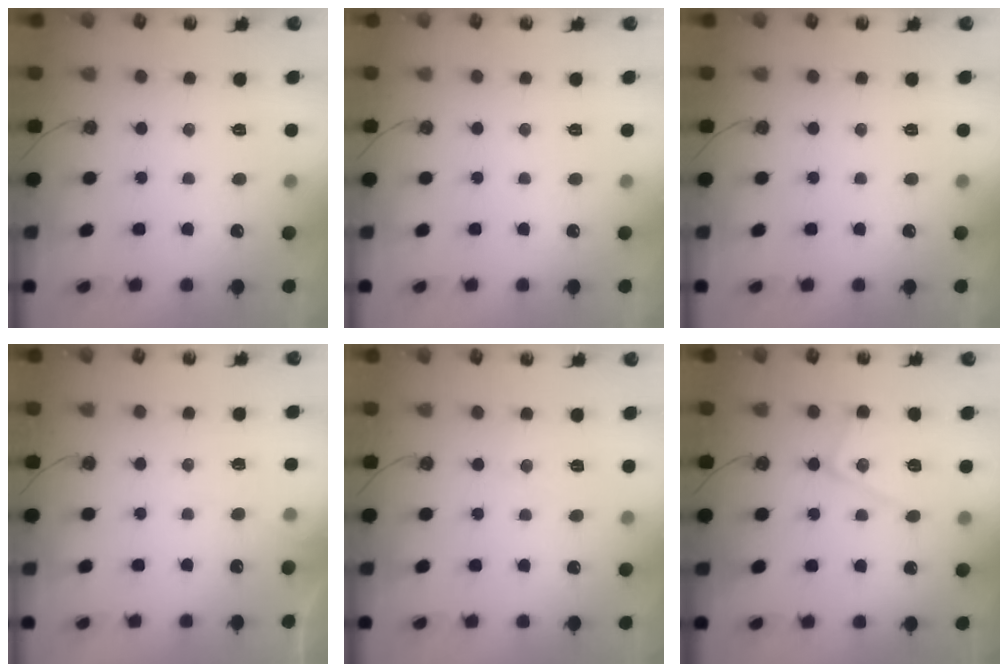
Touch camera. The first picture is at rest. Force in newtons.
{"total": 0.0}
{"total": 0.0}
{"total": 4.2, "press": 4.1, "slide": 0.6}
{"total": 3.6, "press": 3.5, "slide": 0.6}
{"total": 13.0, "press": 13.0, "slide": 0.7}